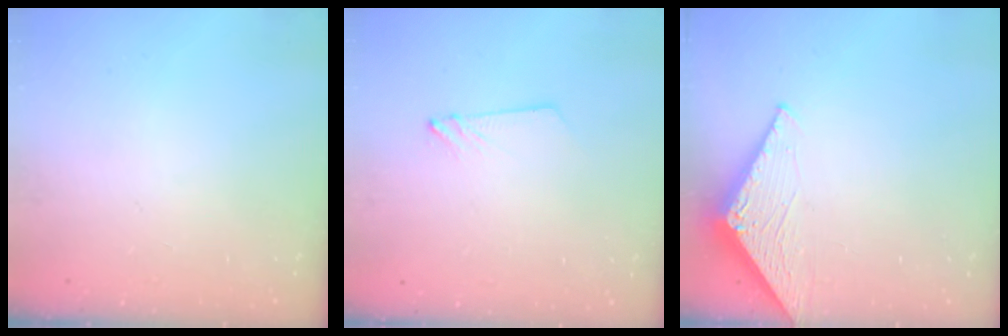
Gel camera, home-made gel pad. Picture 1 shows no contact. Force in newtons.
{"total": 2.4, "press": 2.4, "slide": 0.2}
{"total": 3.1, "press": 3.1, "slide": 0.2}